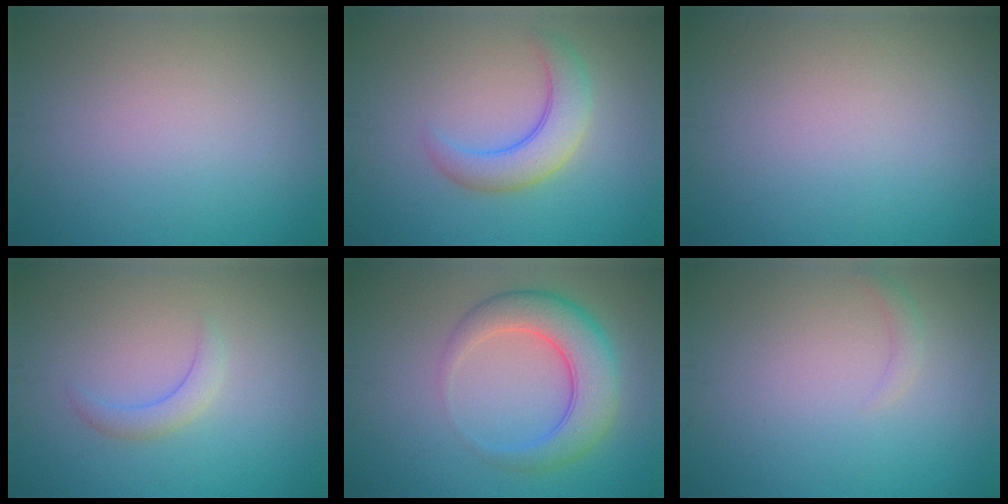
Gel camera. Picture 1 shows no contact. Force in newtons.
{"total": 4.1, "press": 4.1, "slide": 0.2}
{"total": 0.0}
{"total": 1.7, "press": 1.7, "slide": 0.2}
{"total": 6.0, "press": 6.0, "slide": 0.3}
{"total": 0.9, "press": 0.9, "slide": 0.2}